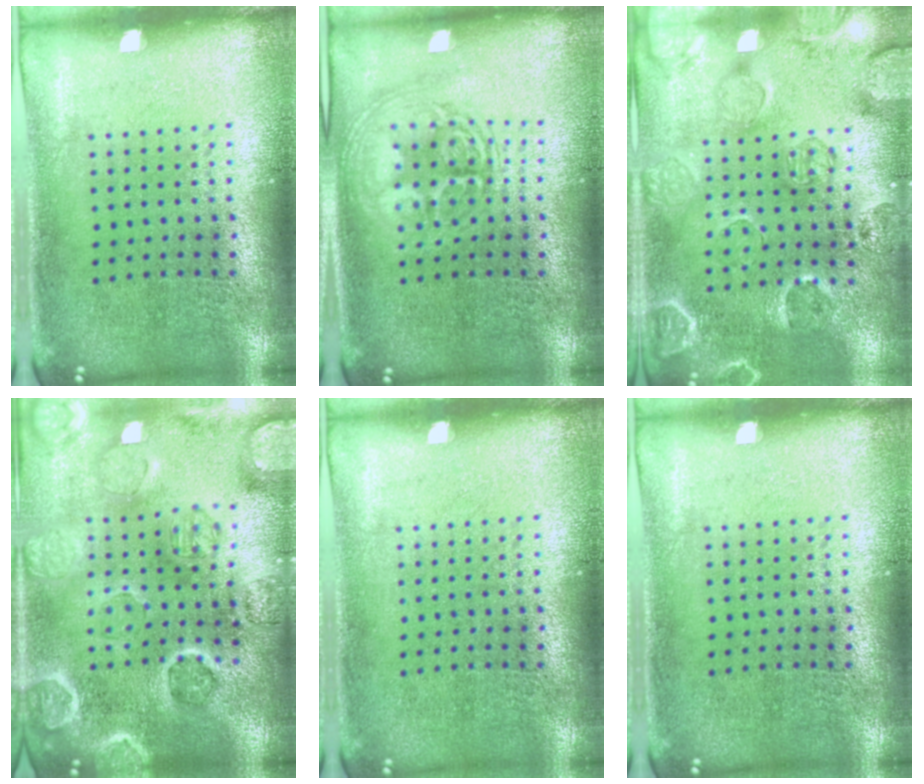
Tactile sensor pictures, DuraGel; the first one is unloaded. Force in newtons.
{"total": 2.9, "press": 2.8, "slide": 0.4}
{"total": 2.5, "press": 2.0, "slide": 1.5}
{"total": 2.7, "press": 2.7, "slide": 0.2}
{"total": 0.0}
{"total": 0.0}